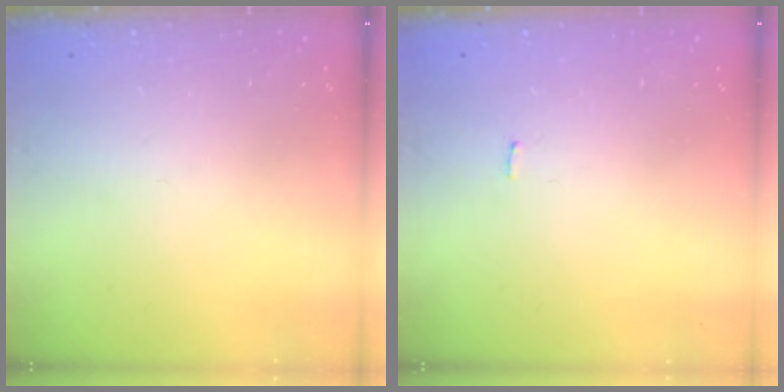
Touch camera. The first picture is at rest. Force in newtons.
{"total": 1.4, "press": 1.3, "slide": 0.1}